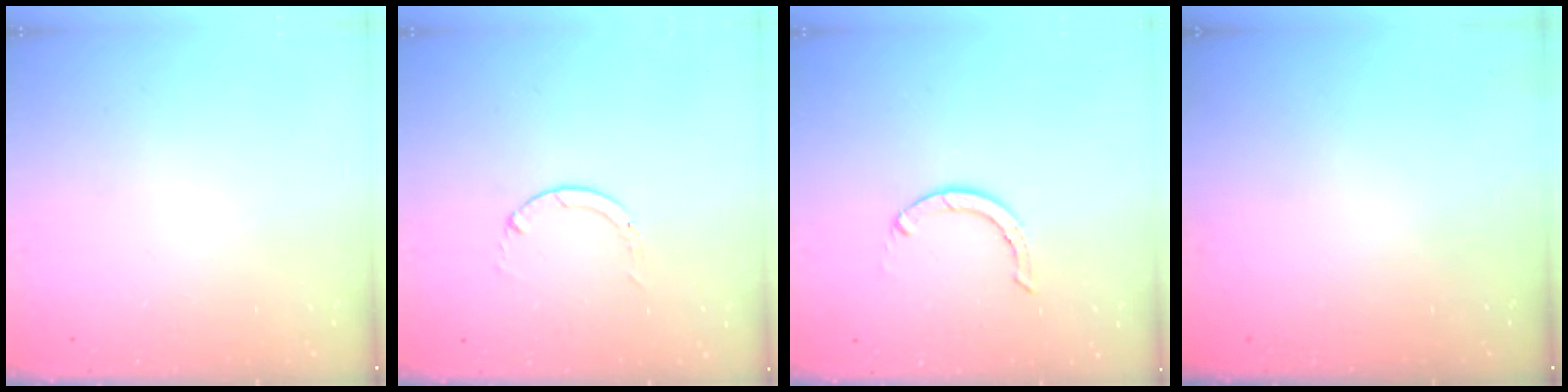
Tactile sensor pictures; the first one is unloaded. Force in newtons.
{"total": 0.6, "press": 0.5, "slide": 0.1}
{"total": 2.9, "press": 2.9, "slide": 0.1}
{"total": 0.0}